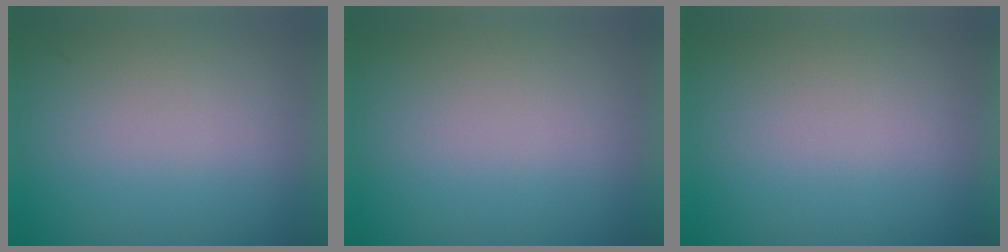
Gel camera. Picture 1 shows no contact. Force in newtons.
{"total": 0.0}
{"total": 1.0}